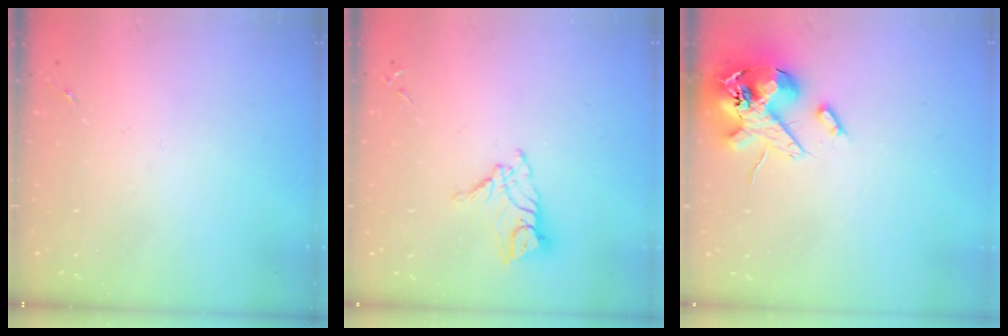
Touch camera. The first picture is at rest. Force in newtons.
{"total": 10.7, "press": 10.6, "slide": 0.9}
{"total": 15.7, "press": 15.5, "slide": 2.7}